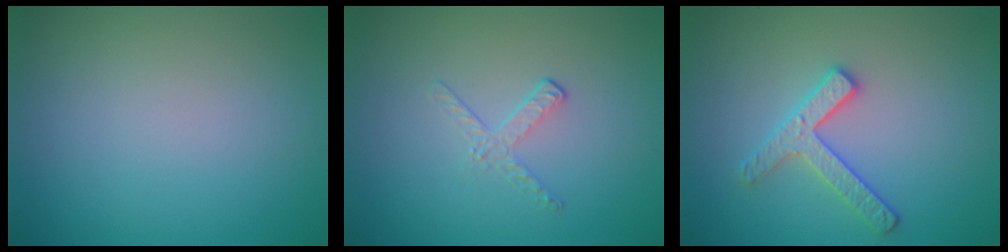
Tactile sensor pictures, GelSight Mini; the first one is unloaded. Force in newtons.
{"total": 1.2, "press": 0.4, "slide": 1.2}
{"total": 2.6, "press": 2.5, "slide": 0.4}